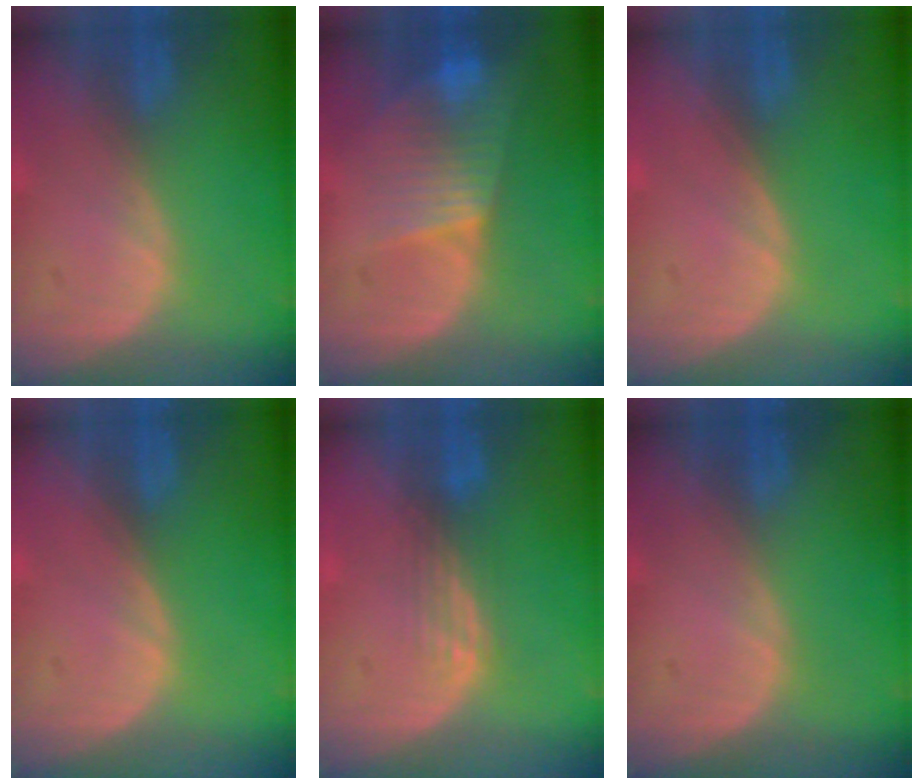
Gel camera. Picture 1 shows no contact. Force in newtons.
{"total": 7.7, "press": 6.8, "slide": 3.6}
{"total": 0.0}
{"total": 0.0}
{"total": 3.0, "press": 2.5, "slide": 1.6}
{"total": 0.0}